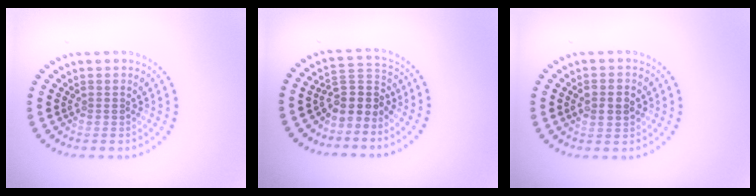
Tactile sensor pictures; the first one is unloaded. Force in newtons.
{"total": 3.2, "press": 2.4, "slide": 2.1}
{"total": 2.9, "press": 2.9, "slide": 0.2}